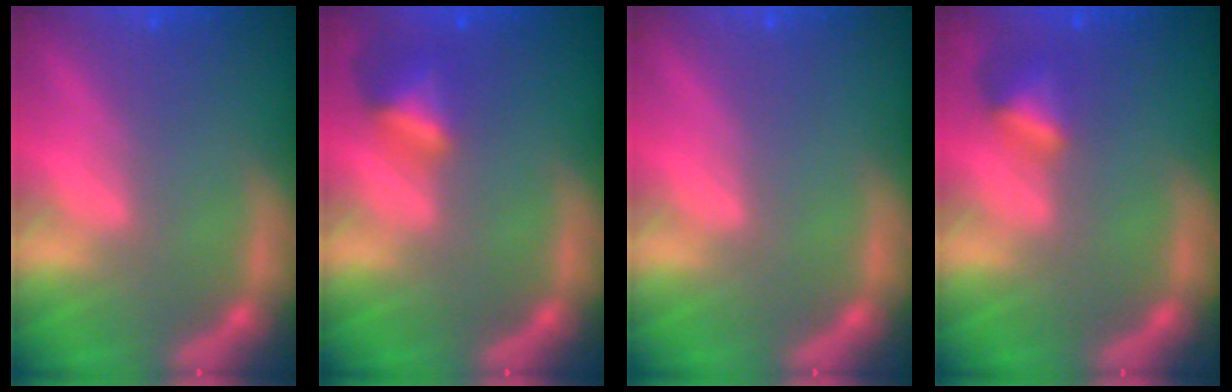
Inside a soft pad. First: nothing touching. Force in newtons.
{"total": 2.9}
{"total": 0.0}
{"total": 2.4}